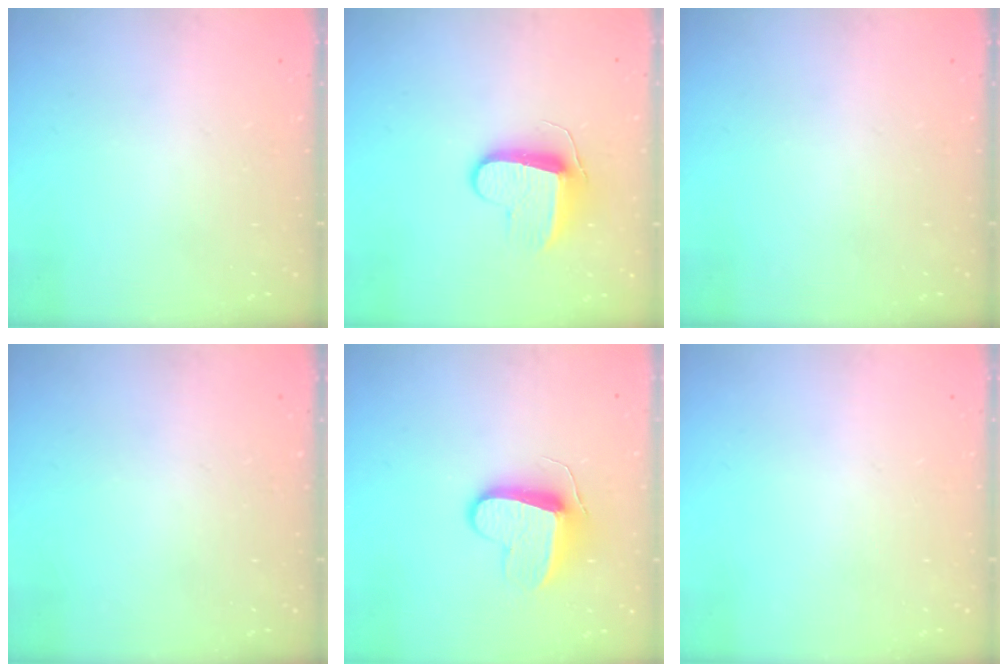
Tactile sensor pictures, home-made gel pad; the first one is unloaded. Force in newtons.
{"total": 9.1, "press": 9.1, "slide": 0.3}
{"total": 0.0}
{"total": 0.0}
{"total": 10.3, "press": 10.2, "slide": 1.2}
{"total": 0.0}